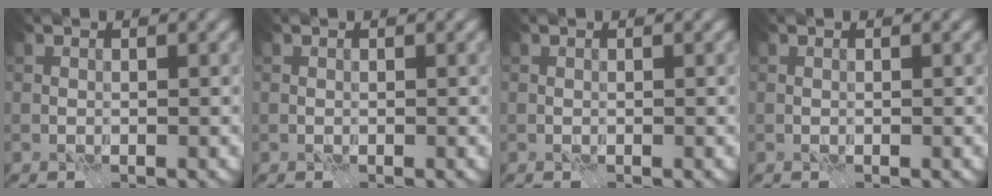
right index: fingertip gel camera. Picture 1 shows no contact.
{"total": 0.0}
{"total": 0.0}
{"total": 0.0}